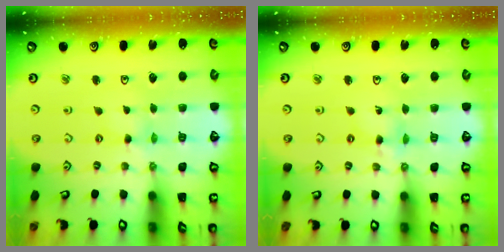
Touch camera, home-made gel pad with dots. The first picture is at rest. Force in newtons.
{"total": 2.3, "press": 2.3, "slide": 0.2}